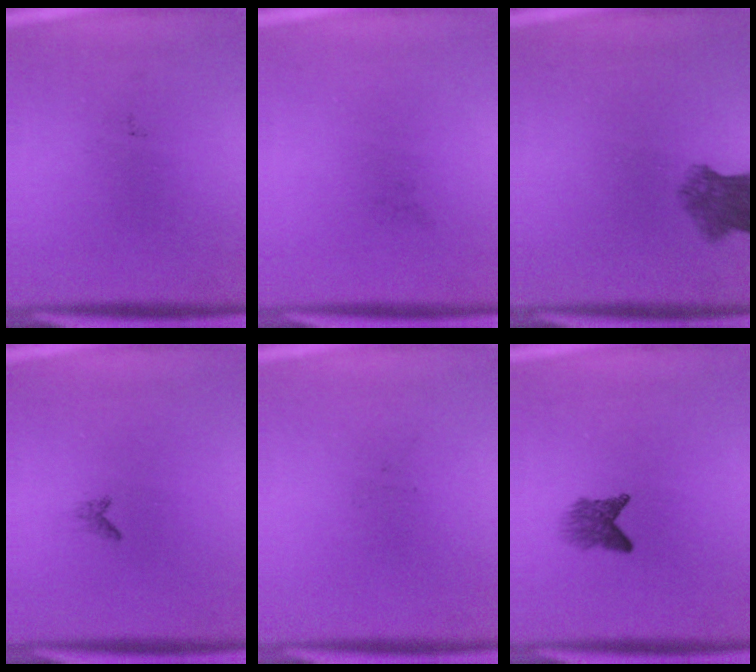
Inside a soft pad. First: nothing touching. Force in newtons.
{"total": 0.0}
{"total": 5.5}
{"total": 0.6}
{"total": 0.0}
{"total": 2.8}